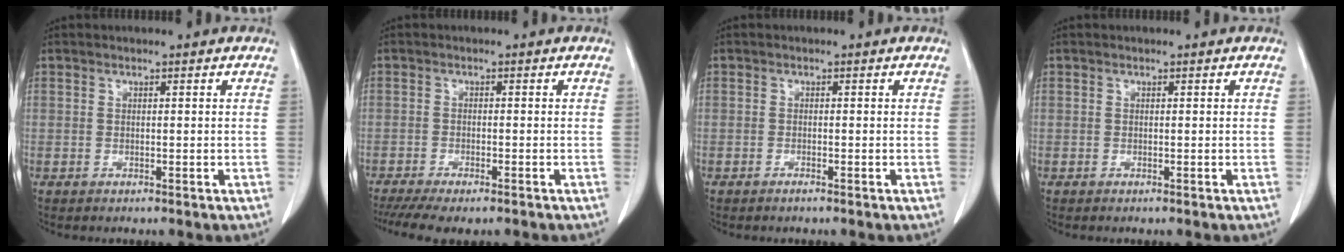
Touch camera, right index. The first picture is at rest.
{"total": 10.0, "force": [-8.0, 2.4, 5.4], "torque": [-0.082, -0.006, -0.119]}
{"total": 0.6, "force": [-0.5, 0.0, 0.3], "torque": [-0.009, -0.002, -0.008]}
{"total": 0.0}